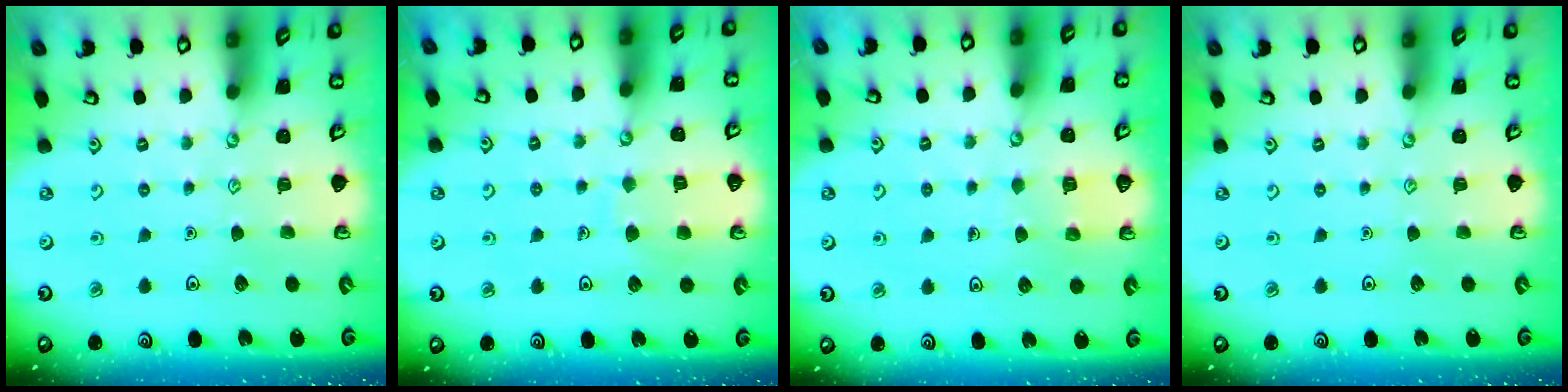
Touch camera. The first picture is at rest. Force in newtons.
{"total": 6.7, "press": 6.6, "slide": 0.7}
{"total": 3.9, "press": 3.9, "slide": 0.3}
{"total": 0.0}